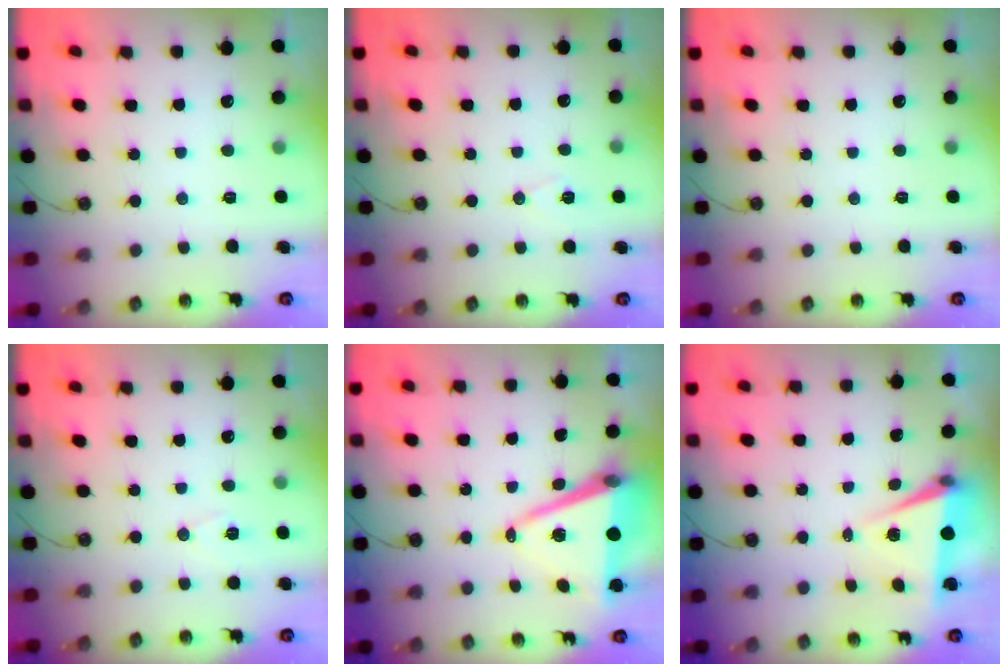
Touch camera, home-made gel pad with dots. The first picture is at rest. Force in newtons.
{"total": 6.3, "press": 5.0, "slide": 3.8}
{"total": 0.0}
{"total": 8.3, "press": 7.1, "slide": 4.3}
{"total": 12.3, "press": 11.6, "slide": 4.2}
{"total": 6.9, "press": 5.4, "slide": 4.3}